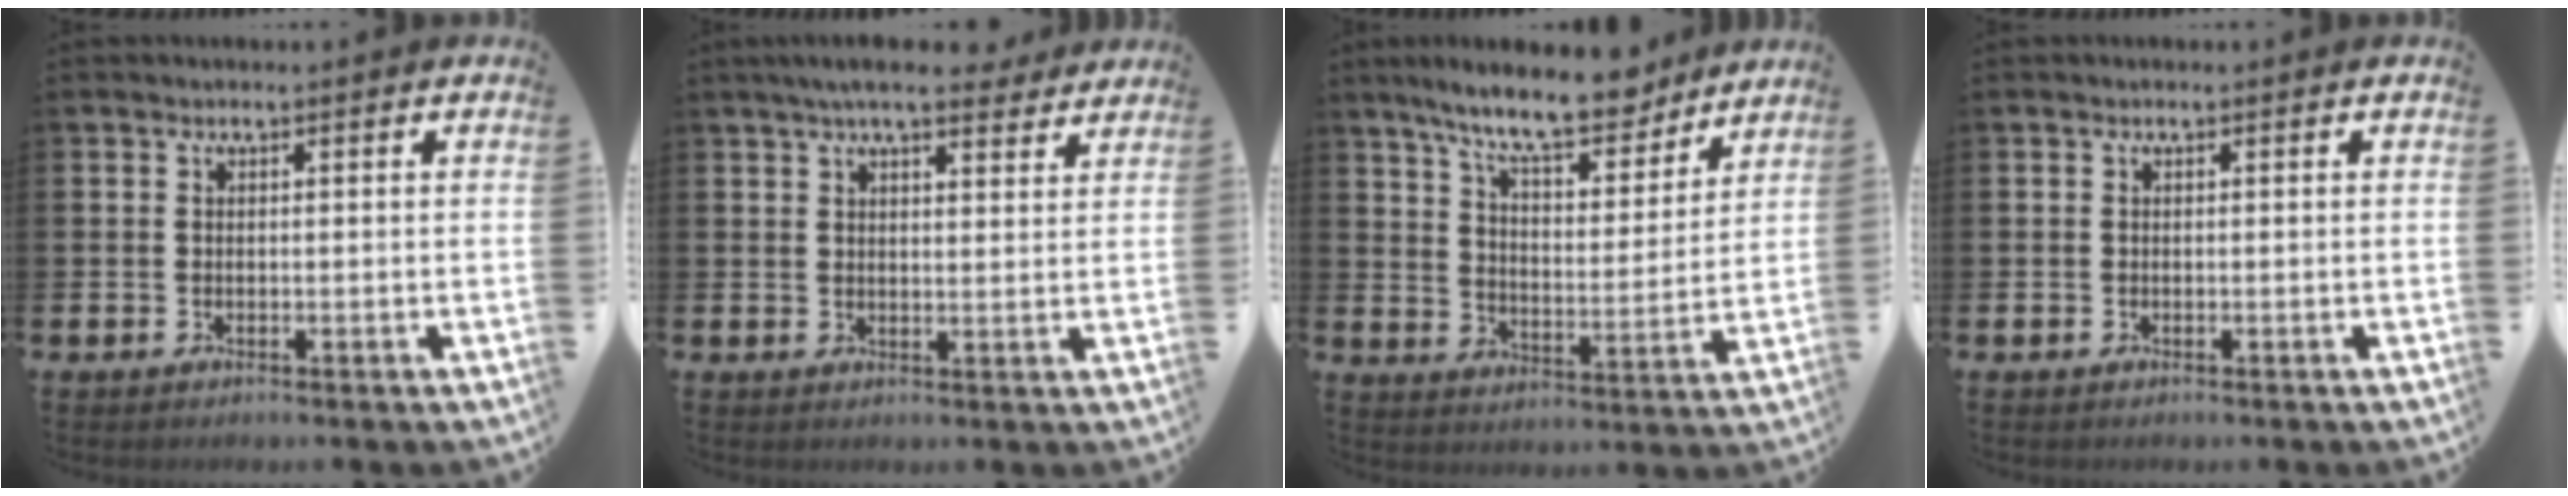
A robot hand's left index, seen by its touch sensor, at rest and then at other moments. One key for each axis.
{"total": 6.0, "fx": 5.3, "fy": 1.1, "fz": 2.5, "tx": -0.048, "ty": -0.016, "tz": 0.093}
{"total": 10.5, "fx": 9.5, "fy": 1.9, "fz": 4.2, "tx": -0.099, "ty": -0.050, "tz": 0.166}
{"total": 0.0}